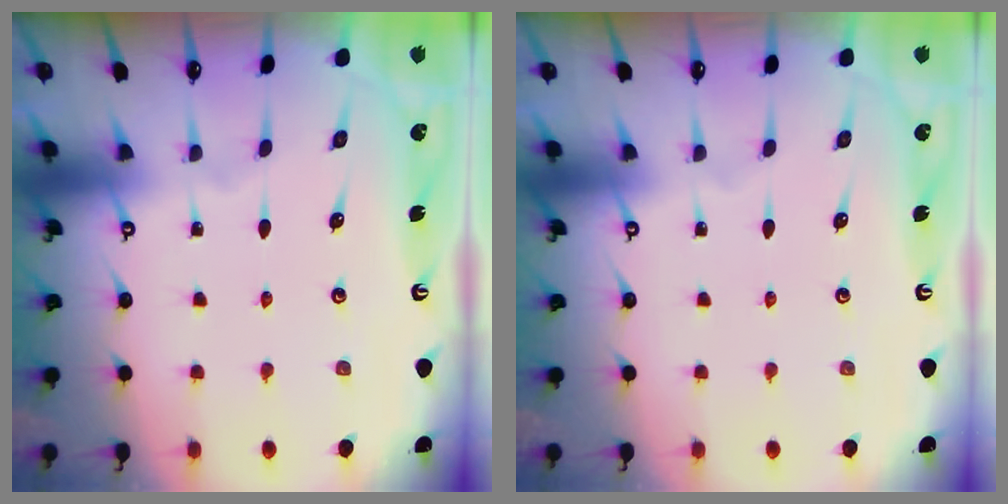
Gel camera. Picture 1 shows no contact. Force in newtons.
{"total": 0.0}